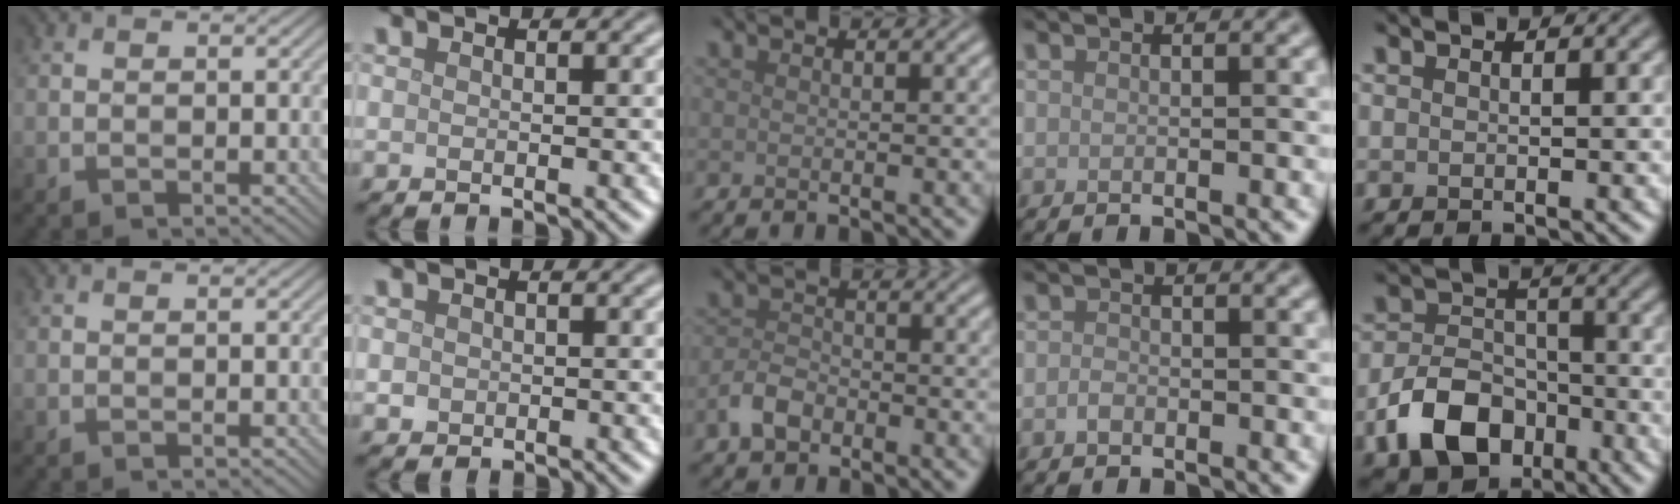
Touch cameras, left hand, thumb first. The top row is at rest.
{"index": {"total": 0.8, "force": [0.1, 0.8, 0.2], "torque": [-0.001, -0.002, 0.000]}, "middle": {"total": 2.6, "force": [-1.5, 1.6, 1.4], "torque": [-0.024, 0.004, -0.036]}, "ring": {"total": 0.8, "force": [-0.4, 0.6, 0.4], "torque": [-0.009, 0.001, -0.011]}, "little": {"total": 7.1, "force": [-3.4, 4.8, 4.0], "torque": [-0.072, -0.005, -0.066]}}